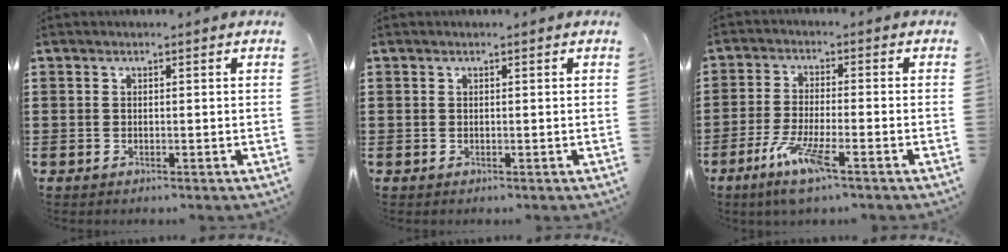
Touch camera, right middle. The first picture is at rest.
{"total": 0.0}
{"total": 6.7, "force": [-4.0, 0.9, 5.3], "torque": [-0.108, -0.011, -0.073]}